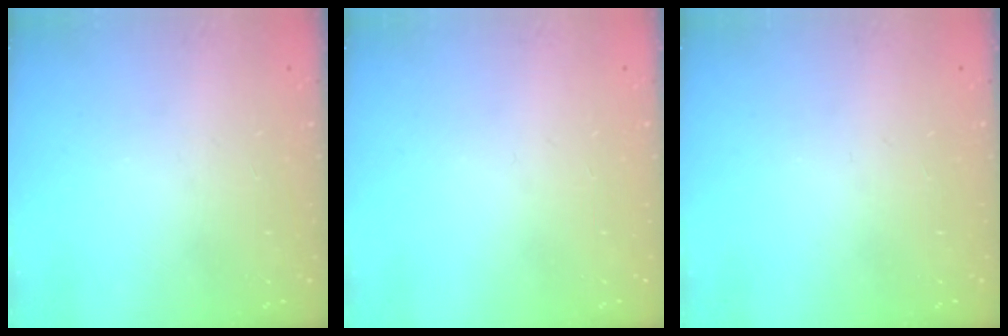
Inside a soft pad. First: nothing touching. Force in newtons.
{"total": 0.0}
{"total": 0.0}